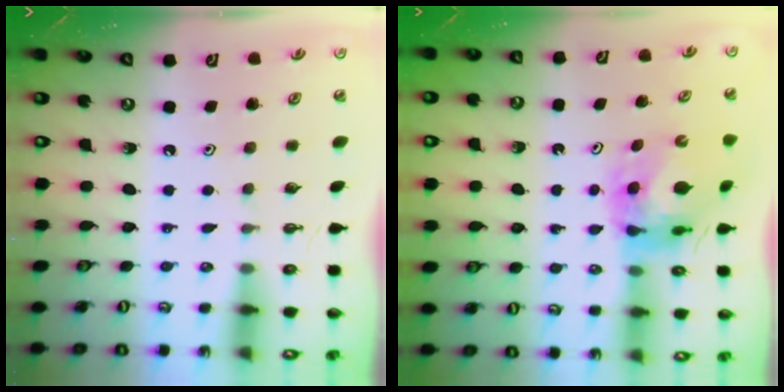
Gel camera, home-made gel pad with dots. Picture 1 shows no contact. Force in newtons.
{"total": 9.5, "press": 9.5, "slide": 0.9}